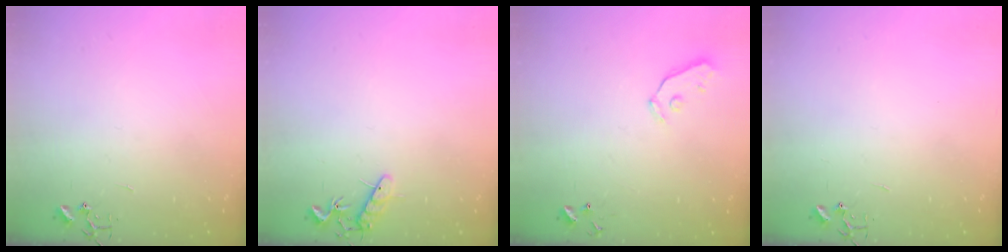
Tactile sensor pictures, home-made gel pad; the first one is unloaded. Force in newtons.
{"total": 7.5, "press": 7.4, "slide": 0.6}
{"total": 3.7, "press": 3.6, "slide": 0.8}
{"total": 0.0}